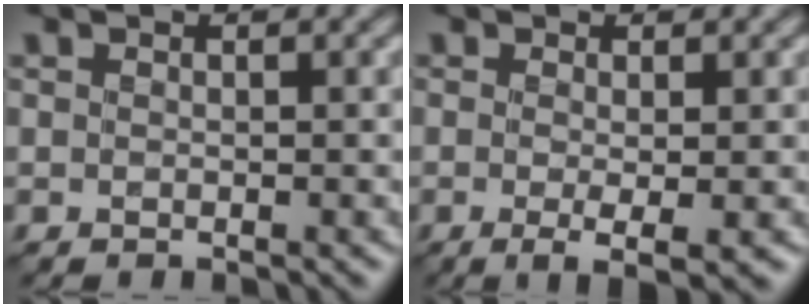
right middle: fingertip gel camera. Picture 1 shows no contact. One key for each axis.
{"total": 2.8, "fx": -0.5, "fy": 0.7, "fz": 2.6, "tx": -0.049, "ty": -0.007, "tz": -0.008}